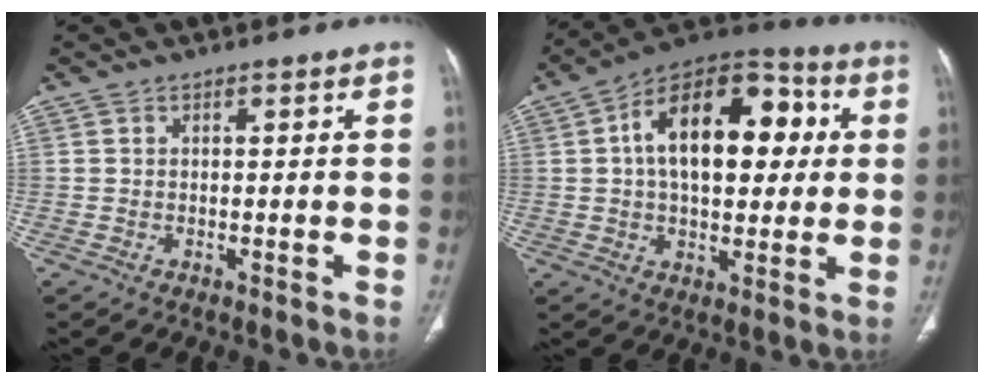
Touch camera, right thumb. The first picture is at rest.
{"total": 21.0, "force": [3.6, 12.0, 16.8], "torque": [-0.230, 0.026, 0.048]}